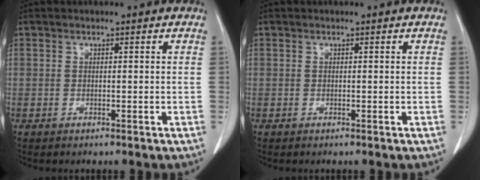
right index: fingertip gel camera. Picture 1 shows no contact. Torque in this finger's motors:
{"motor_torque": [0.00, 0.00, 0.00, 0.00]}